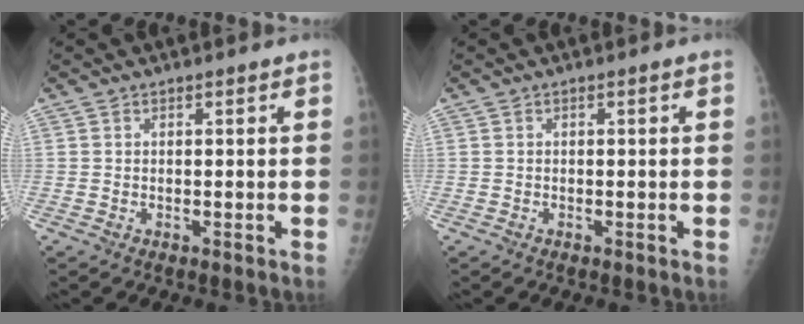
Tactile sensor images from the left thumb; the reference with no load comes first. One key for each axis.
{"total": 0.0}